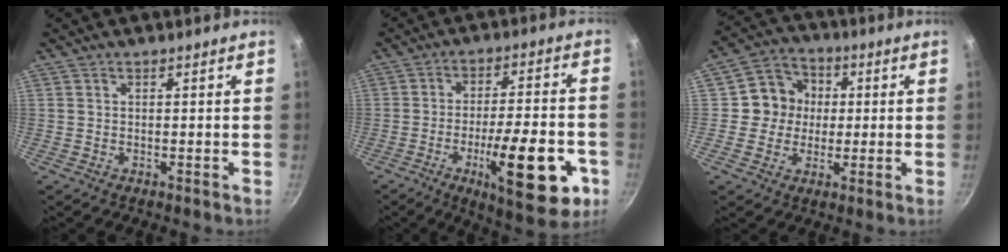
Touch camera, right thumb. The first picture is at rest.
{"total": 19.0, "force": [-6.9, 5.8, 16.8], "torque": [-0.220, 0.023, -0.094]}
{"total": 8.8, "force": [0.6, 8.3, 2.8], "torque": [0.000, 0.017, -0.007]}